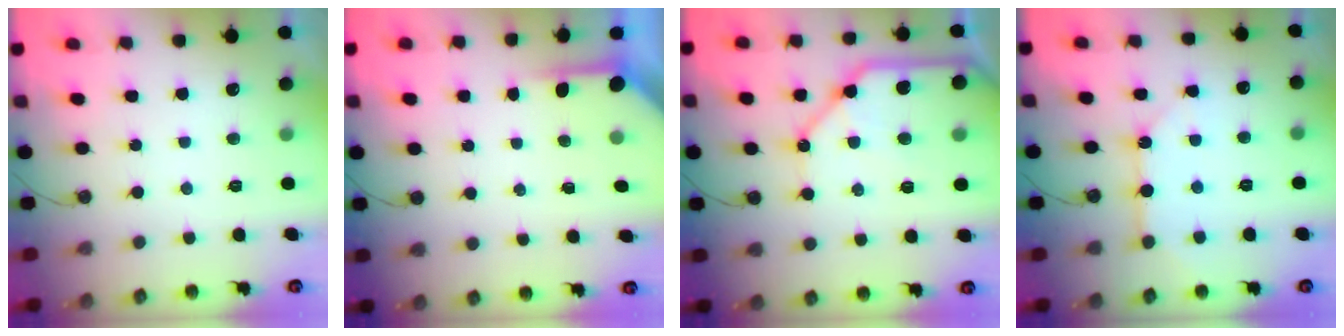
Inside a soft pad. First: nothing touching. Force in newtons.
{"total": 4.0, "press": 4.0, "slide": 0.3}
{"total": 19.2, "press": 19.0, "slide": 2.5}
{"total": 9.6, "press": 9.5, "slide": 0.9}